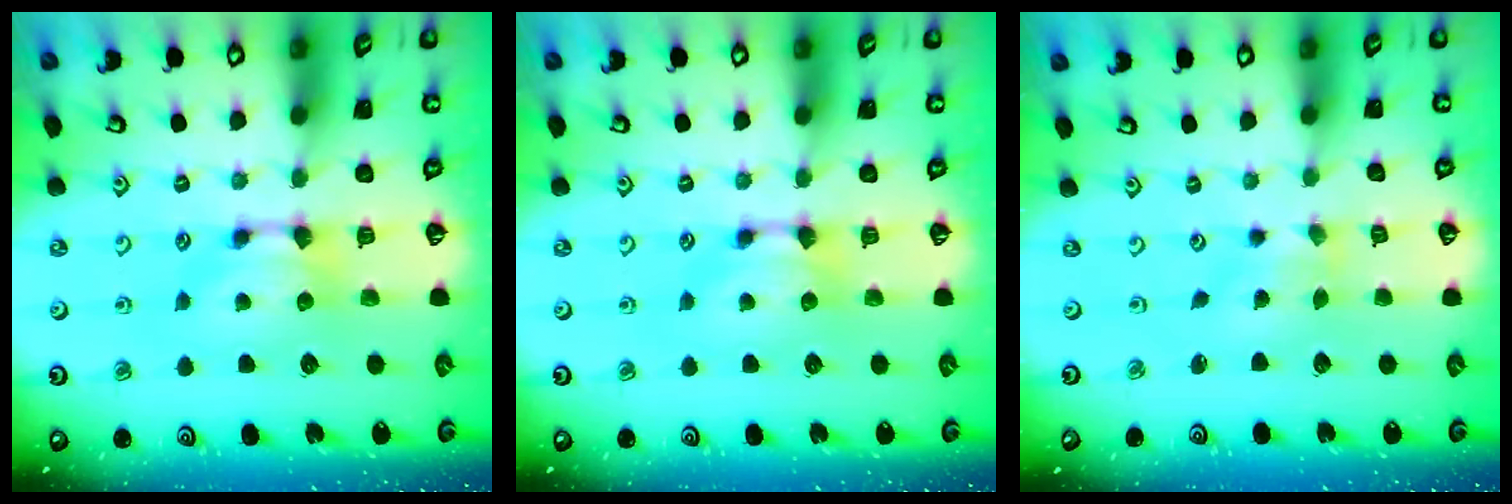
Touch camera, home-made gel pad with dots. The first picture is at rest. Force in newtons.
{"total": 0.0}
{"total": 2.1, "press": 1.8, "slide": 1.0}